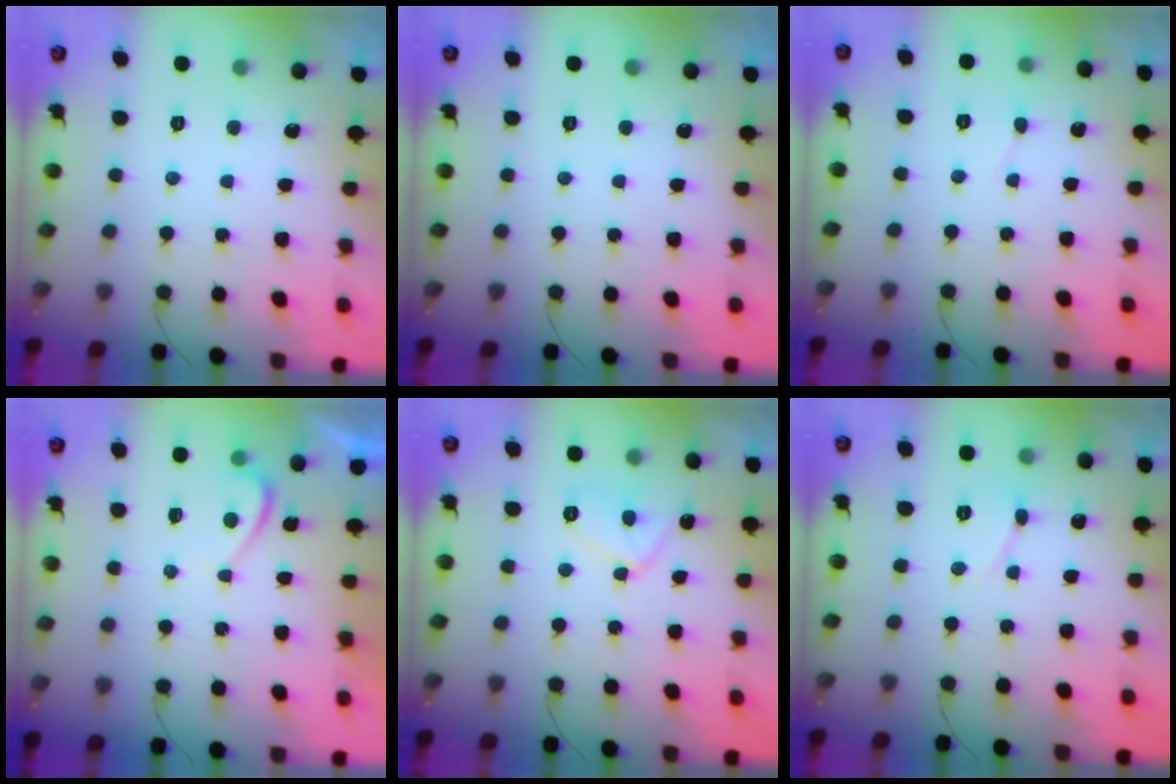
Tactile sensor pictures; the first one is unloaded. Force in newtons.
{"total": 0.0}
{"total": 2.5, "press": 2.5, "slide": 0.1}
{"total": 0.0}
{"total": 7.2, "press": 7.2, "slide": 0.7}
{"total": 4.4, "press": 4.4, "slide": 0.6}